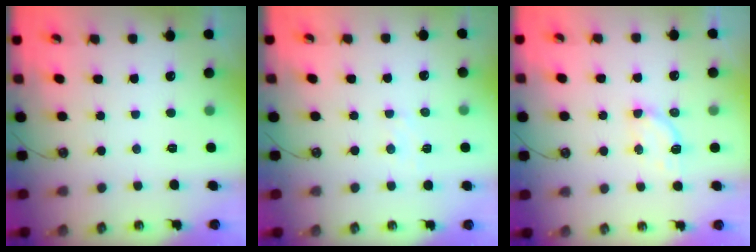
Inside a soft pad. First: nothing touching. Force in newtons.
{"total": 4.6, "press": 4.6, "slide": 0.5}
{"total": 4.0, "press": 3.9, "slide": 0.6}